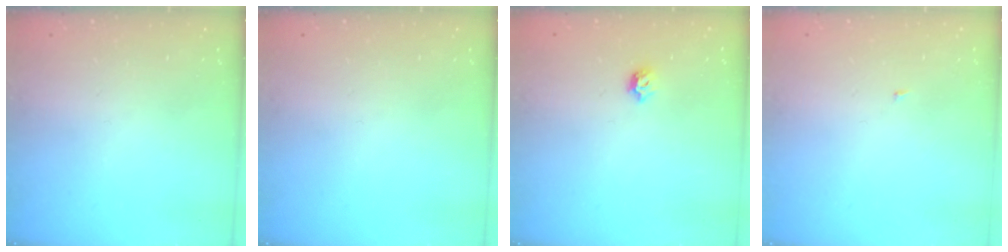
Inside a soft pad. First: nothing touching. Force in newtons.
{"total": 0.0}
{"total": 6.1, "press": 6.0, "slide": 1.1}
{"total": 1.8, "press": 1.8, "slide": 0.2}